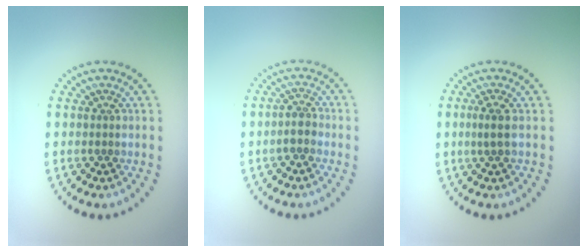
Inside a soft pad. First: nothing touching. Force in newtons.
{"total": 1.6, "press": 1.4, "slide": 0.7}
{"total": 1.4, "press": 1.2, "slide": 0.8}